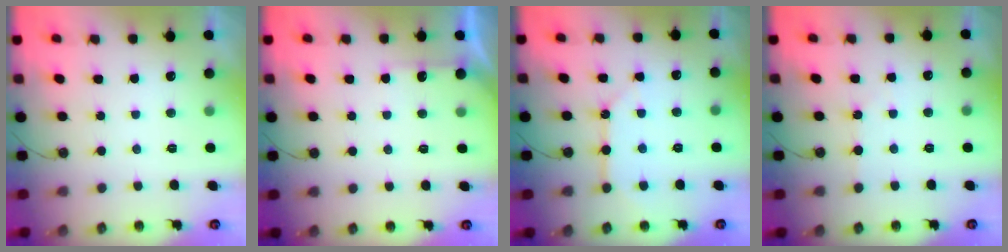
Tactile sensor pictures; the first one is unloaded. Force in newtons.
{"total": 3.9, "press": 3.9, "slide": 0.5}
{"total": 9.6, "press": 9.5, "slide": 0.9}
{"total": 2.9, "press": 2.8, "slide": 0.5}